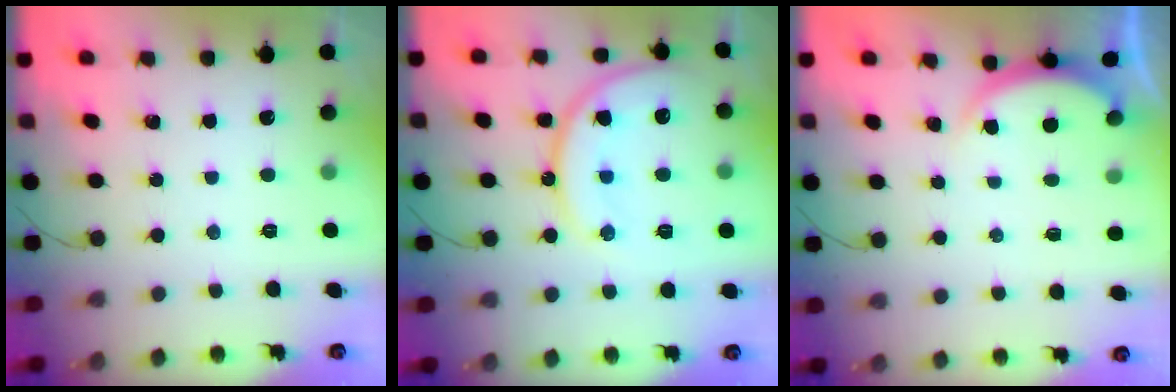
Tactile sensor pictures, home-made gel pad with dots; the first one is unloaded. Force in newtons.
{"total": 16.9, "press": 16.8, "slide": 1.7}
{"total": 2.5, "press": 2.5, "slide": 0.5}